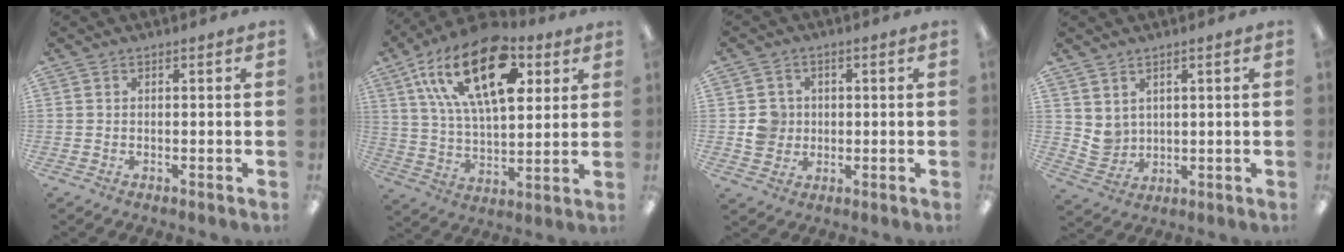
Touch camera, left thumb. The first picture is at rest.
{"total": 23.8, "force": [10.9, 12.2, 17.2], "torque": [-0.292, -0.036, 0.184]}
{"total": 5.8, "force": [0.2, 5.7, 1.3], "torque": [-0.013, 0.007, 0.003]}
{"total": 4.8, "force": [3.0, 3.6, 0.5], "torque": [-0.017, -0.016, 0.060]}